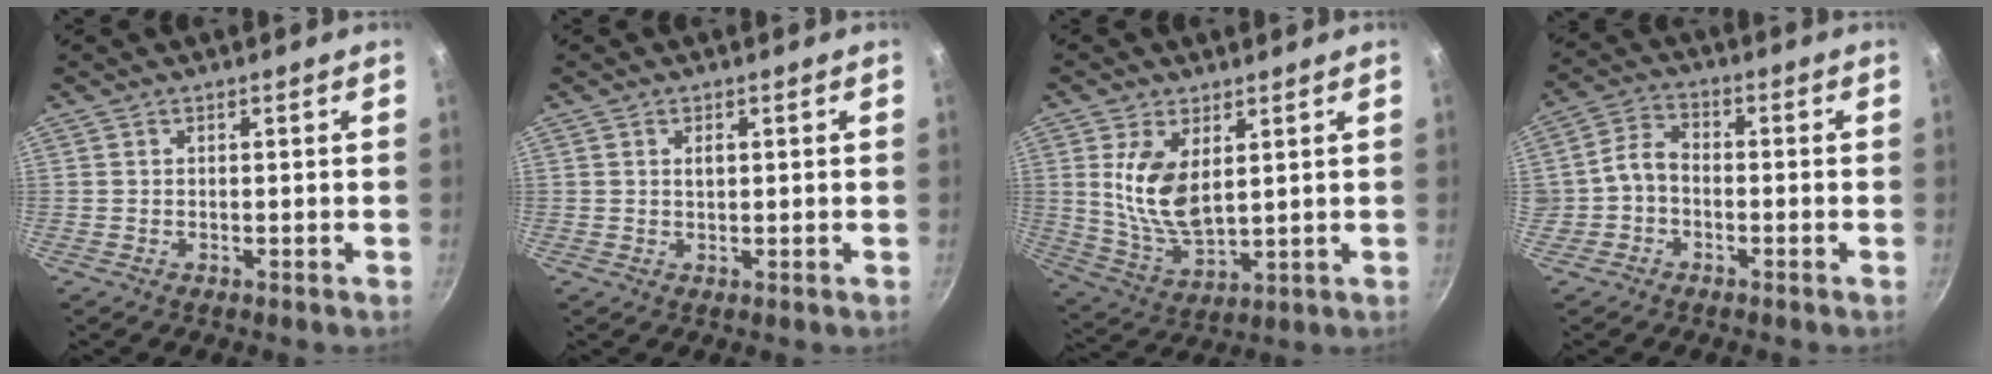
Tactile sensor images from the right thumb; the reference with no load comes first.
{"total": 1.4, "force": [0.4, 0.7, 1.1], "torque": [-0.015, 0.000, 0.007]}
{"total": 11.1, "force": [2.9, 5.7, 9.0], "torque": [-0.171, -0.029, 0.067]}
{"total": 4.9, "force": [-1.4, 3.8, 2.7], "torque": [-0.035, 0.028, -0.036]}